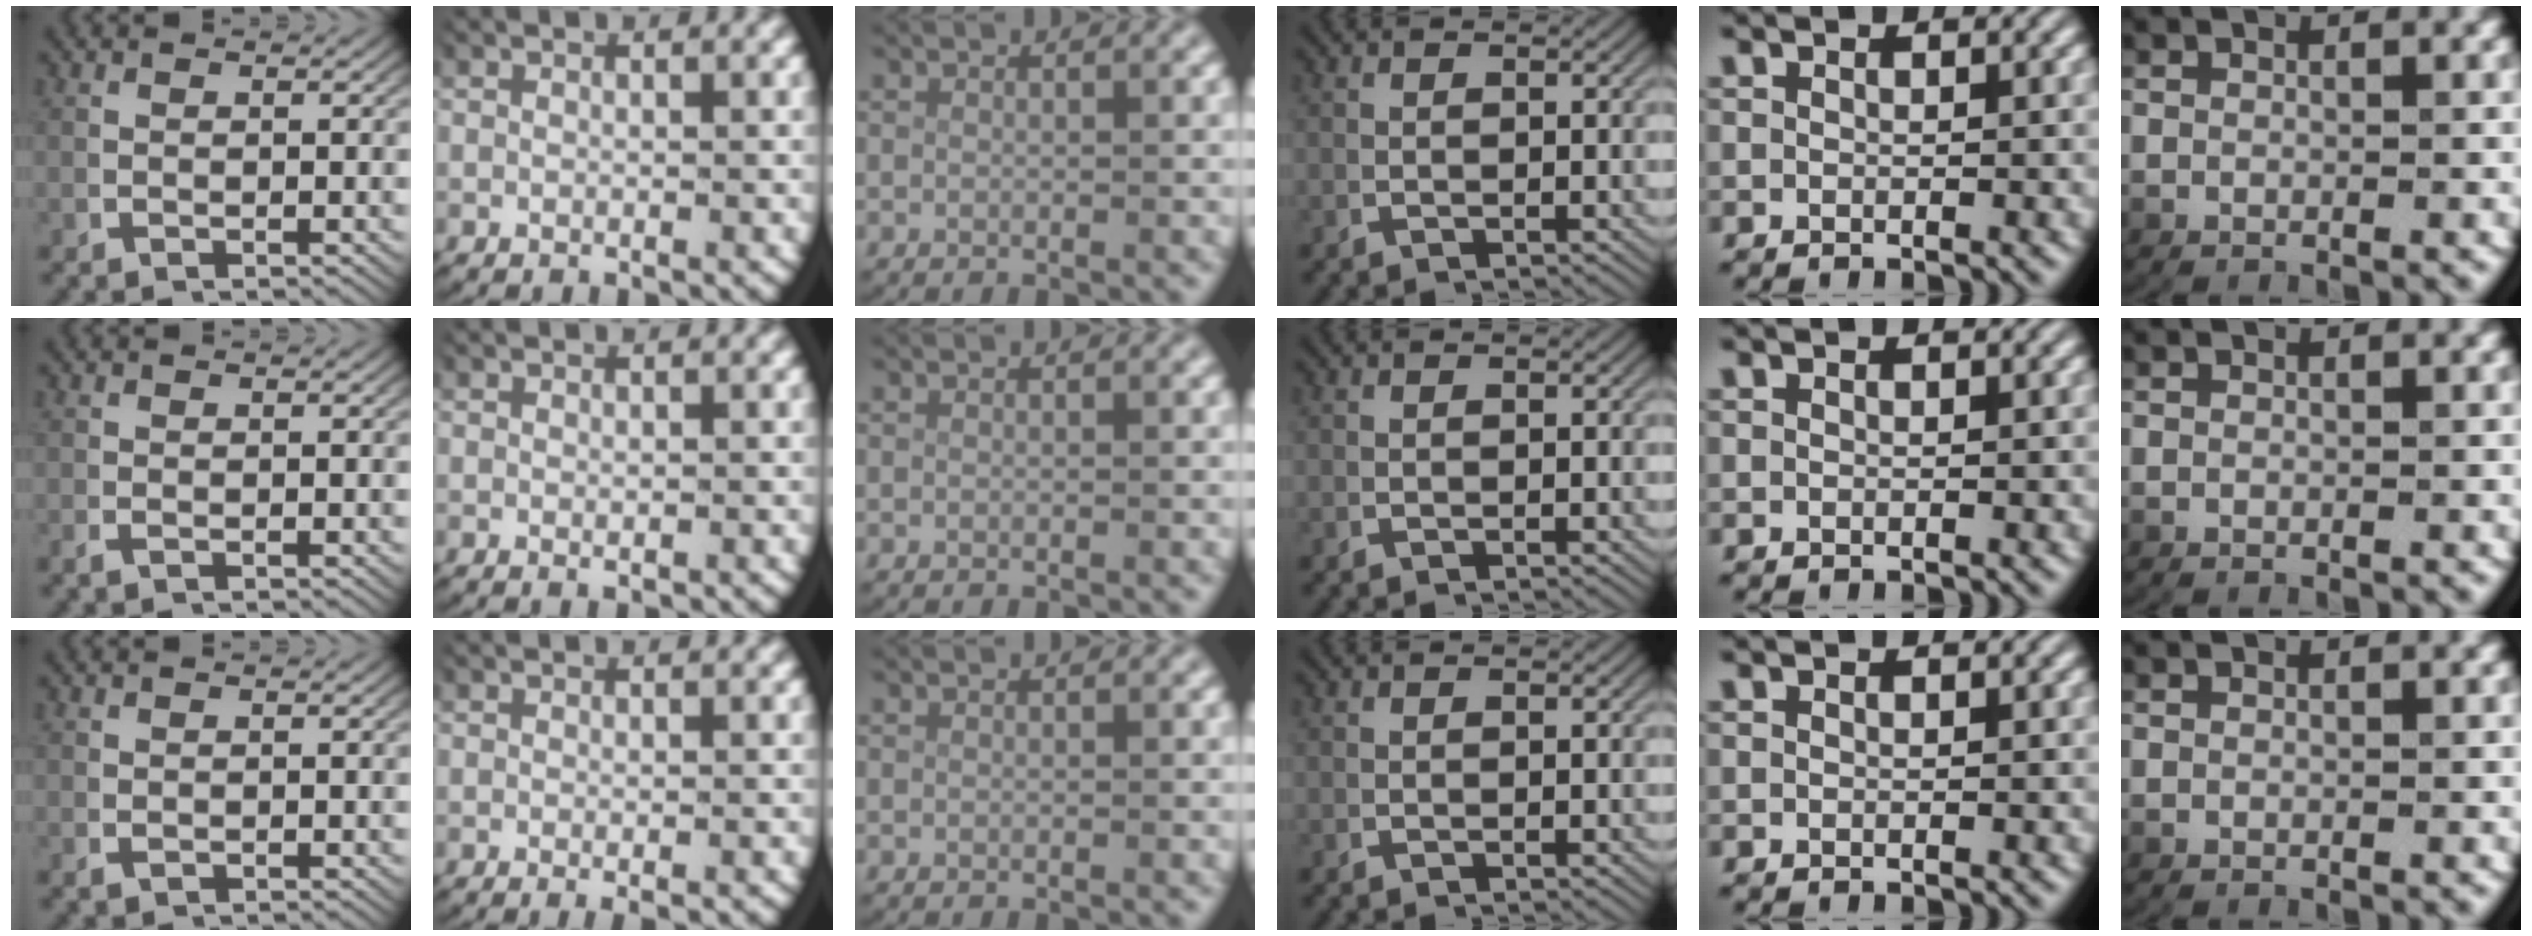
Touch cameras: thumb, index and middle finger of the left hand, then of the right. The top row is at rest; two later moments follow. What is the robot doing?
{"motion": "lift_and_place", "object": "paper towel"}